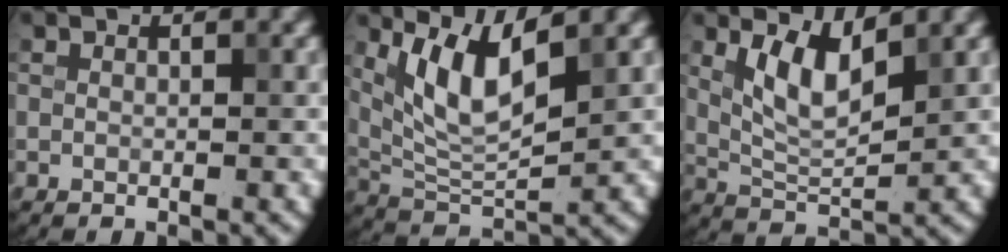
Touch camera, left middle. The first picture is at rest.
{"total": 6.2, "force": [2.6, 2.0, 5.2], "torque": [-0.111, -0.013, 0.055]}
{"total": 4.3, "force": [1.9, 1.5, 3.6], "torque": [-0.081, -0.007, 0.040]}